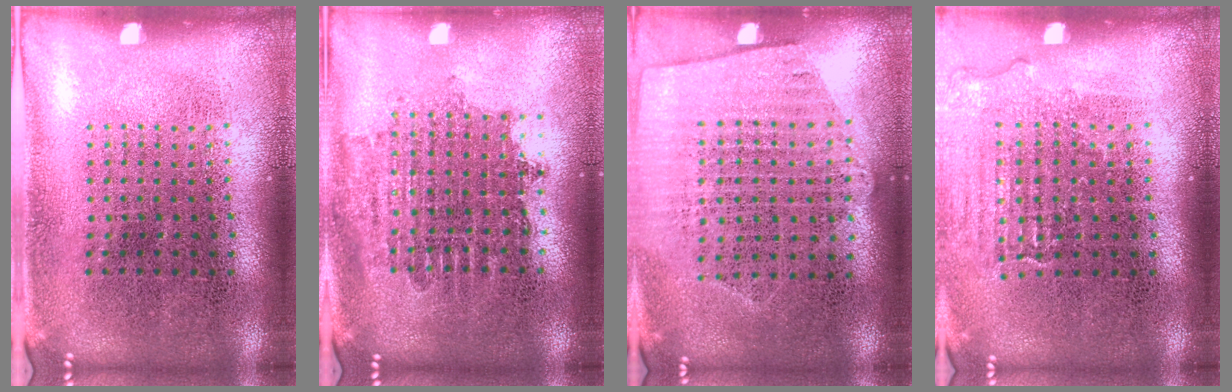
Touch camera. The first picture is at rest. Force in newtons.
{"total": 1.8, "press": 1.4, "slide": 1.1}
{"total": 1.3, "press": 1.2, "slide": 0.5}
{"total": 1.0, "press": 1.0, "slide": 0.3}